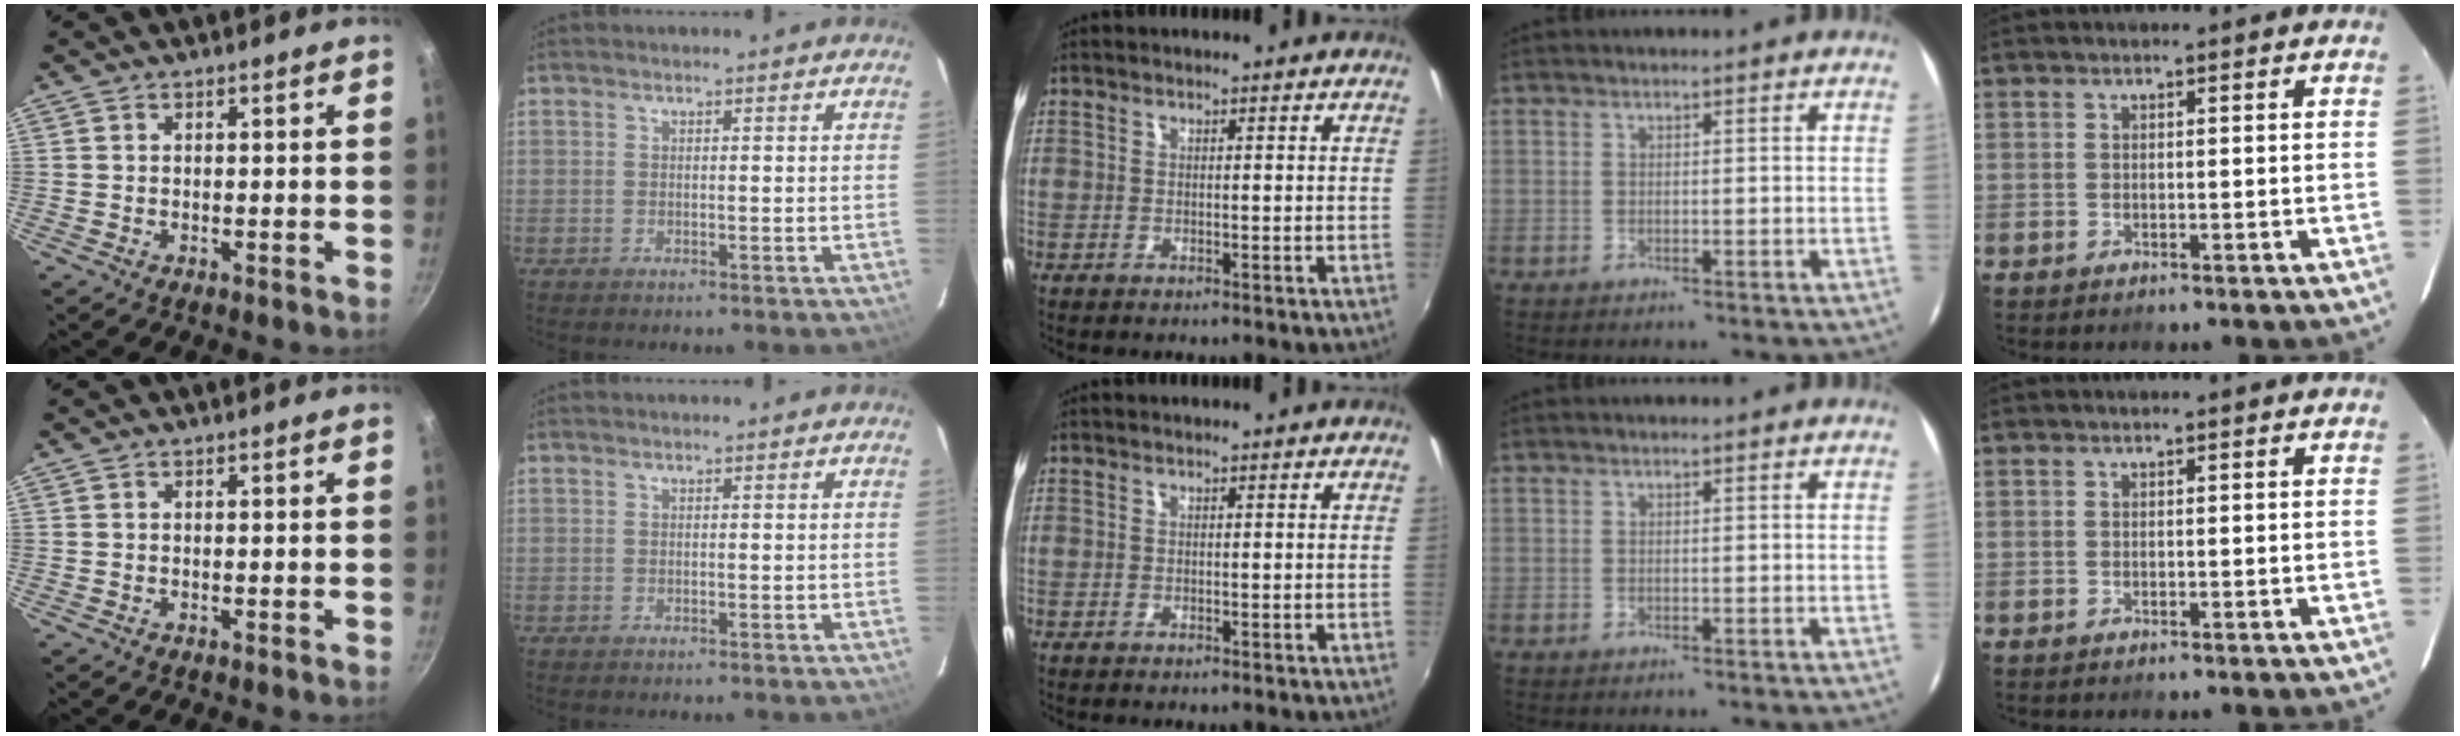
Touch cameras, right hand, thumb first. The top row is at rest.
{}